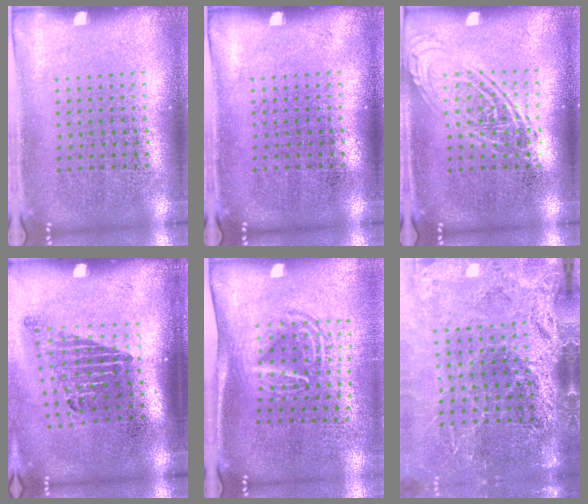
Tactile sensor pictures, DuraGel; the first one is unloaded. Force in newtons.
{"total": 0.0}
{"total": 2.5, "press": 2.5, "slide": 0.3}
{"total": 1.8, "press": 1.2, "slide": 1.3}
{"total": 1.6, "press": 1.2, "slide": 1.1}
{"total": 4.0, "press": 3.3, "slide": 2.2}